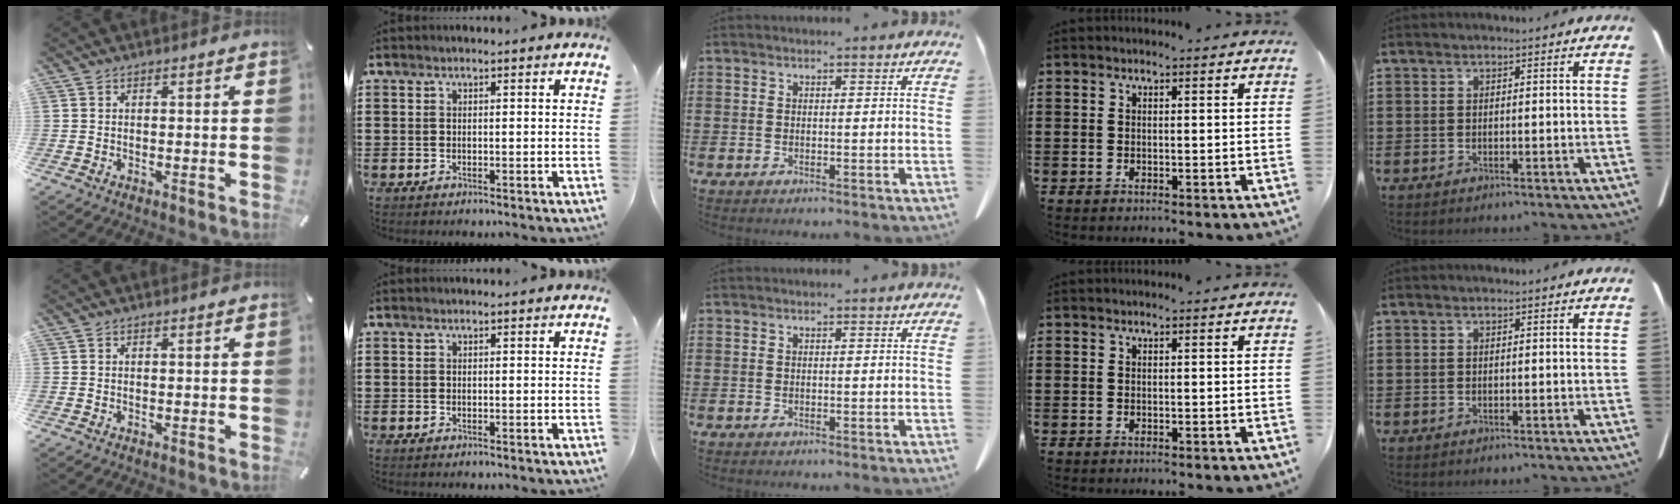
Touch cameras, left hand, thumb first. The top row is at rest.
{}